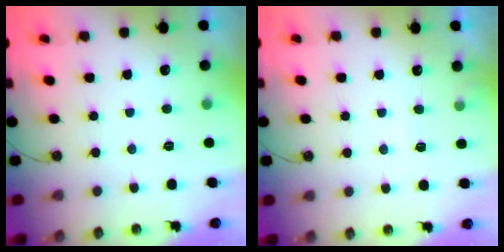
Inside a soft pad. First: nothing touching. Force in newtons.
{"total": 5.4, "press": 5.3, "slide": 0.6}